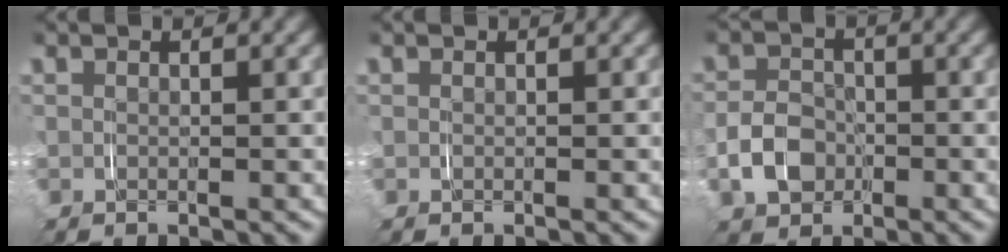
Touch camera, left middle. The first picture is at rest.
{"total": 0.0}
{"total": 3.5, "force": [-1.6, 2.7, 1.5], "torque": [-0.029, -0.006, -0.028]}